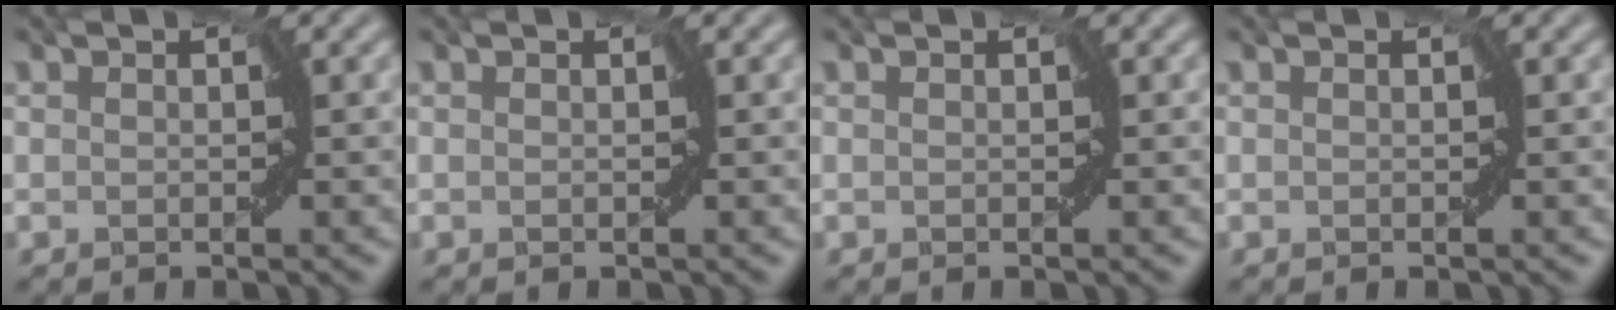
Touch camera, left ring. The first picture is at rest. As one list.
[{"total": 0.0}, {"total": 0.0}, {"total": 0.0}]